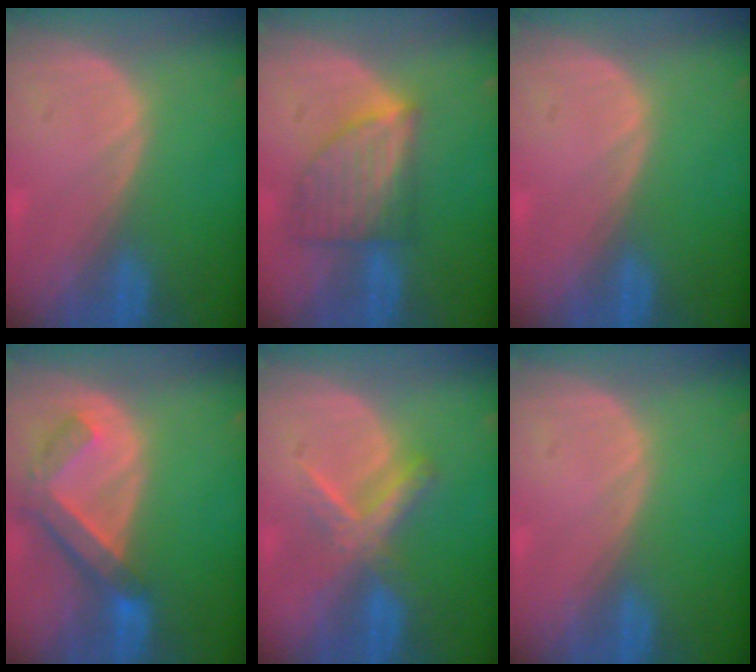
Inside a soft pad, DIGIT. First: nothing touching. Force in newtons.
{"total": 7.1, "press": 6.6, "slide": 2.5}
{"total": 0.0}
{"total": 7.0, "press": 6.1, "slide": 3.4}
{"total": 5.6, "press": 5.6, "slide": 0.1}
{"total": 0.0}